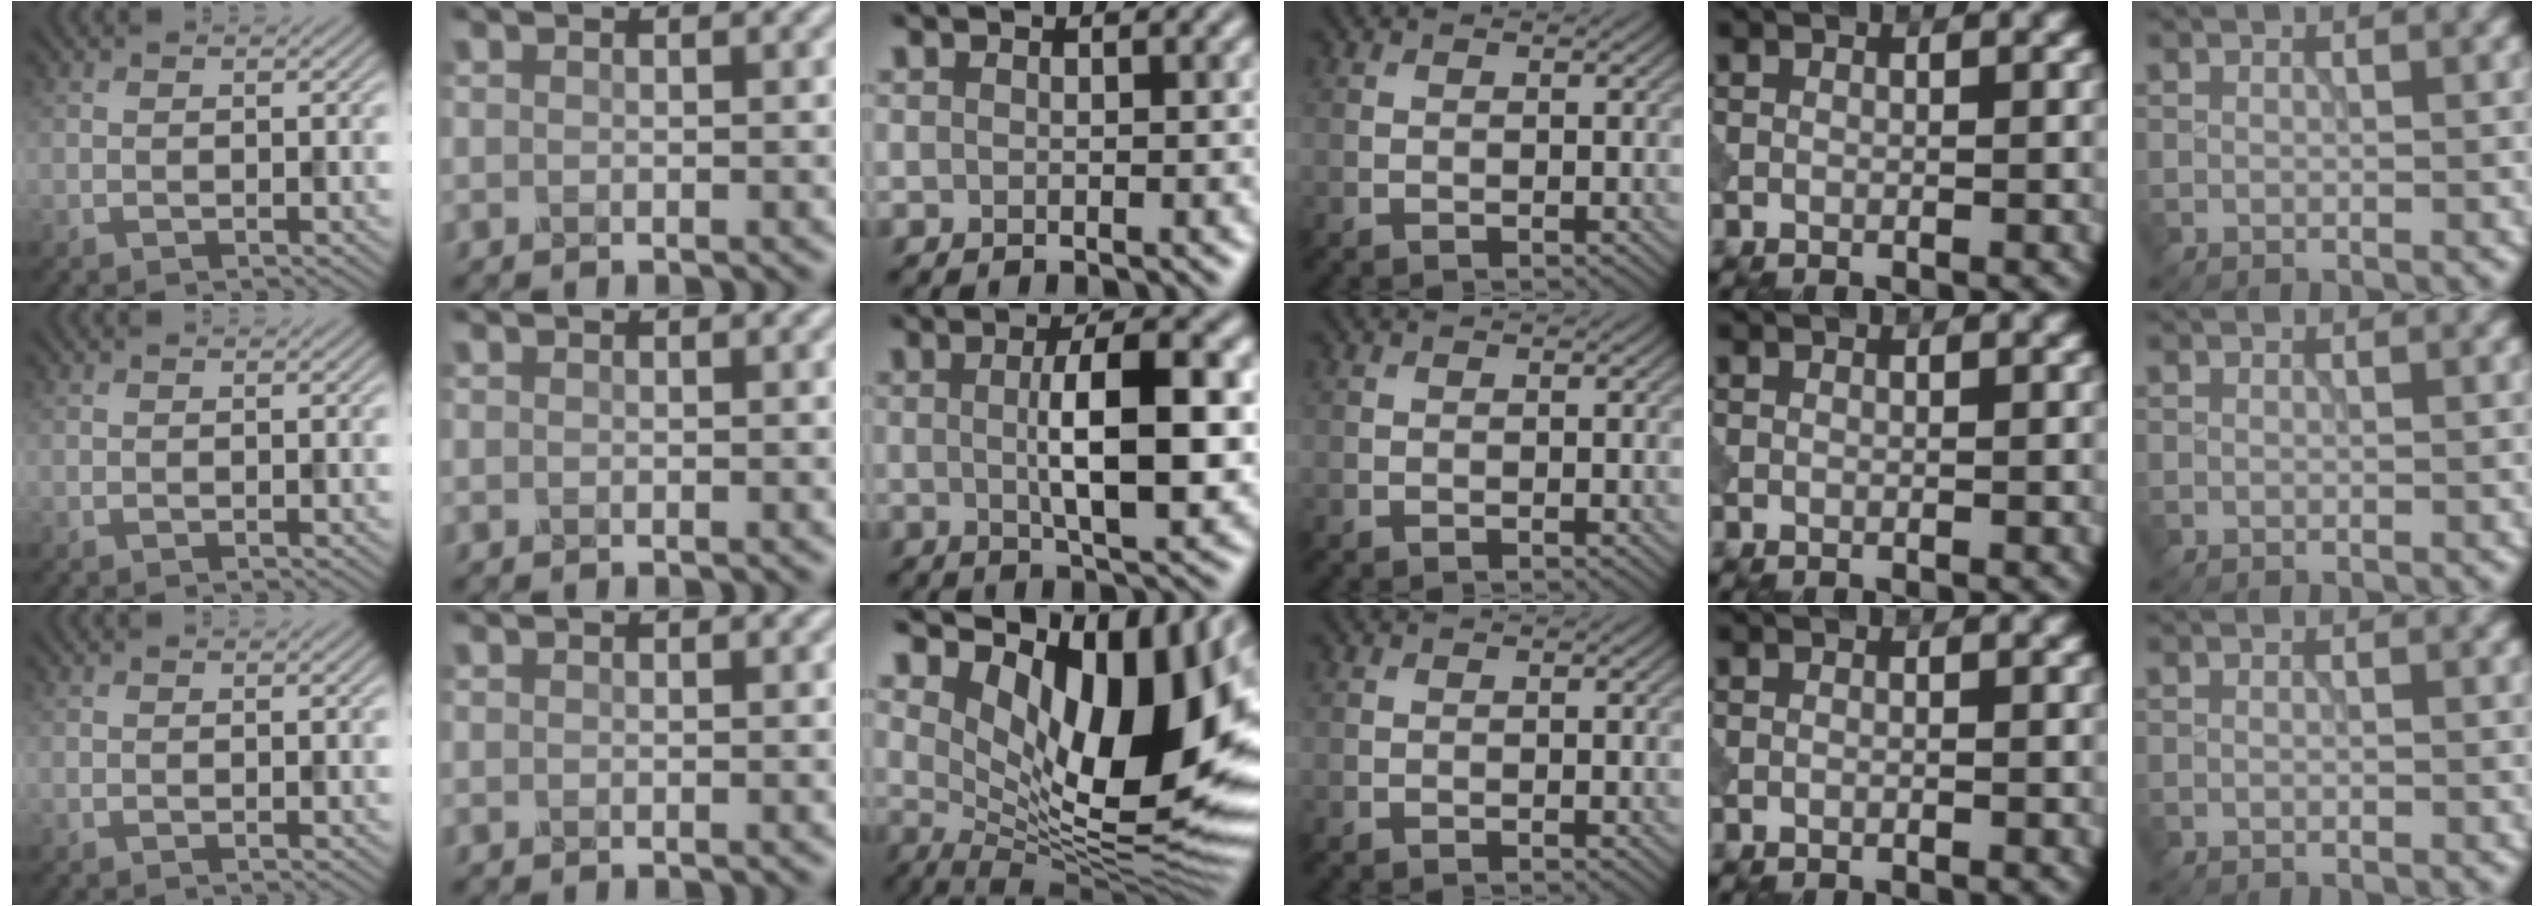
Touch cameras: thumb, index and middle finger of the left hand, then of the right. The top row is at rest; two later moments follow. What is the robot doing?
{"motion": "dispense", "object": "dispenser bottle"}